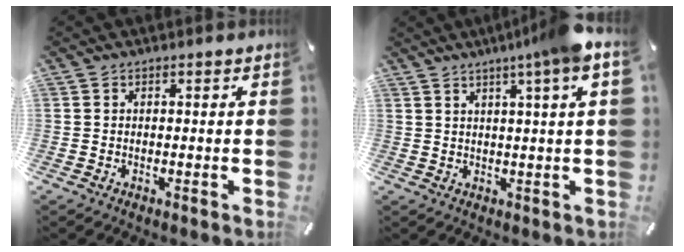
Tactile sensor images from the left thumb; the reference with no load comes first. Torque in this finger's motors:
{"motor_torque": [1.60, 1.06, 0.26, -0.26, 0.03]}